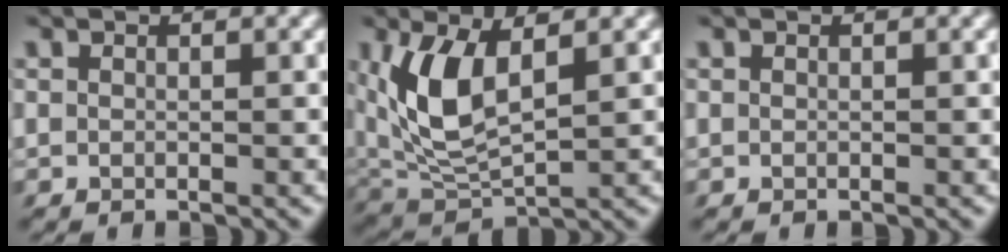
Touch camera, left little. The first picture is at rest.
{"total": 6.7, "force": [1.1, 2.4, 6.2], "torque": [-0.142, -0.001, 0.016]}
{"total": 0.0}